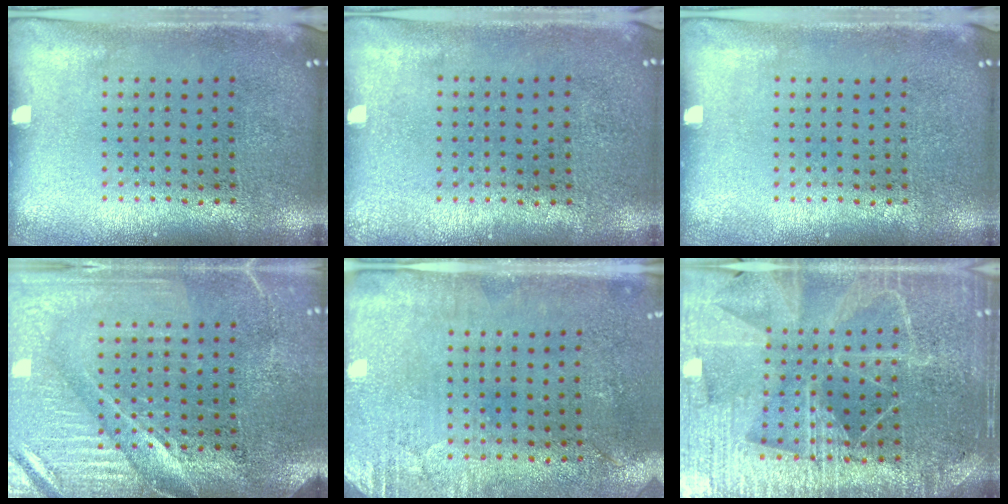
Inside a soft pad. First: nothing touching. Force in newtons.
{"total": 0.0}
{"total": 0.0}
{"total": 4.2, "press": 3.8, "slide": 1.7}
{"total": 2.9, "press": 2.4, "slide": 1.6}
{"total": 5.0, "press": 4.6, "slide": 2.1}